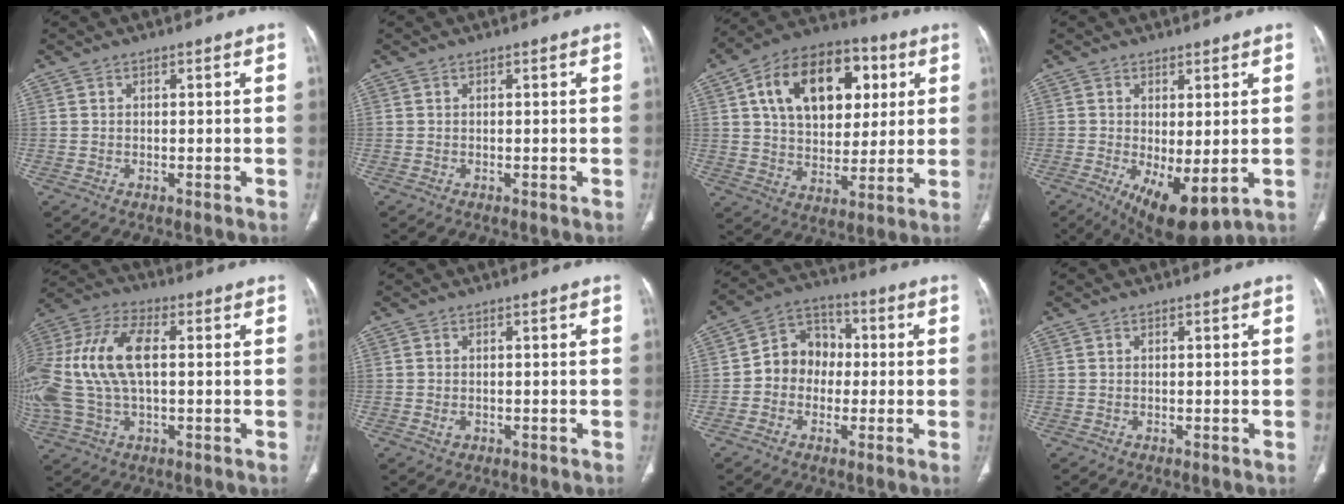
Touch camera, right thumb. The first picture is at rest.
{"total": 0.0}
{"total": 21.5, "force": [6.5, 13.9, 15.1], "torque": [-0.213, 0.003, 0.101]}
{"total": 9.7, "force": [-2.2, 3.9, 8.6], "torque": [-0.136, -0.021, -0.018]}
{"total": 19.6, "force": [1.6, 10.2, 16.6], "torque": [-0.377, 0.022, 0.030]}
{"total": 1.3, "force": [-0.3, 1.0, 0.8], "torque": [-0.017, 0.002, -0.001]}
{"total": 9.2, "force": [-0.6, 7.9, 4.7], "torque": [-0.042, 0.033, -0.026]}
{"total": 0.0}